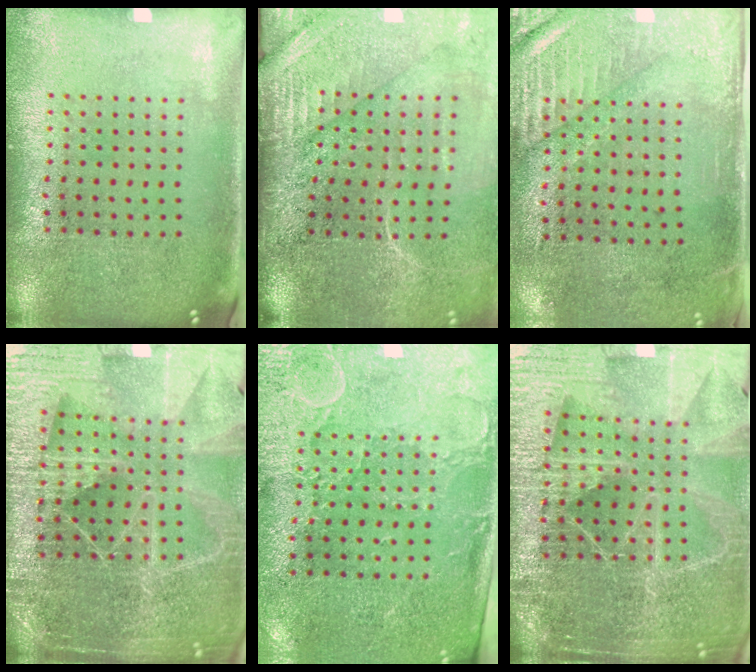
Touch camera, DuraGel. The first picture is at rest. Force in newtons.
{"total": 4.2, "press": 3.6, "slide": 2.2}
{"total": 2.9, "press": 2.5, "slide": 1.5}
{"total": 5.6, "press": 4.9, "slide": 2.6}
{"total": 2.9, "press": 2.5, "slide": 1.5}
{"total": 5.5, "press": 4.9, "slide": 2.4}